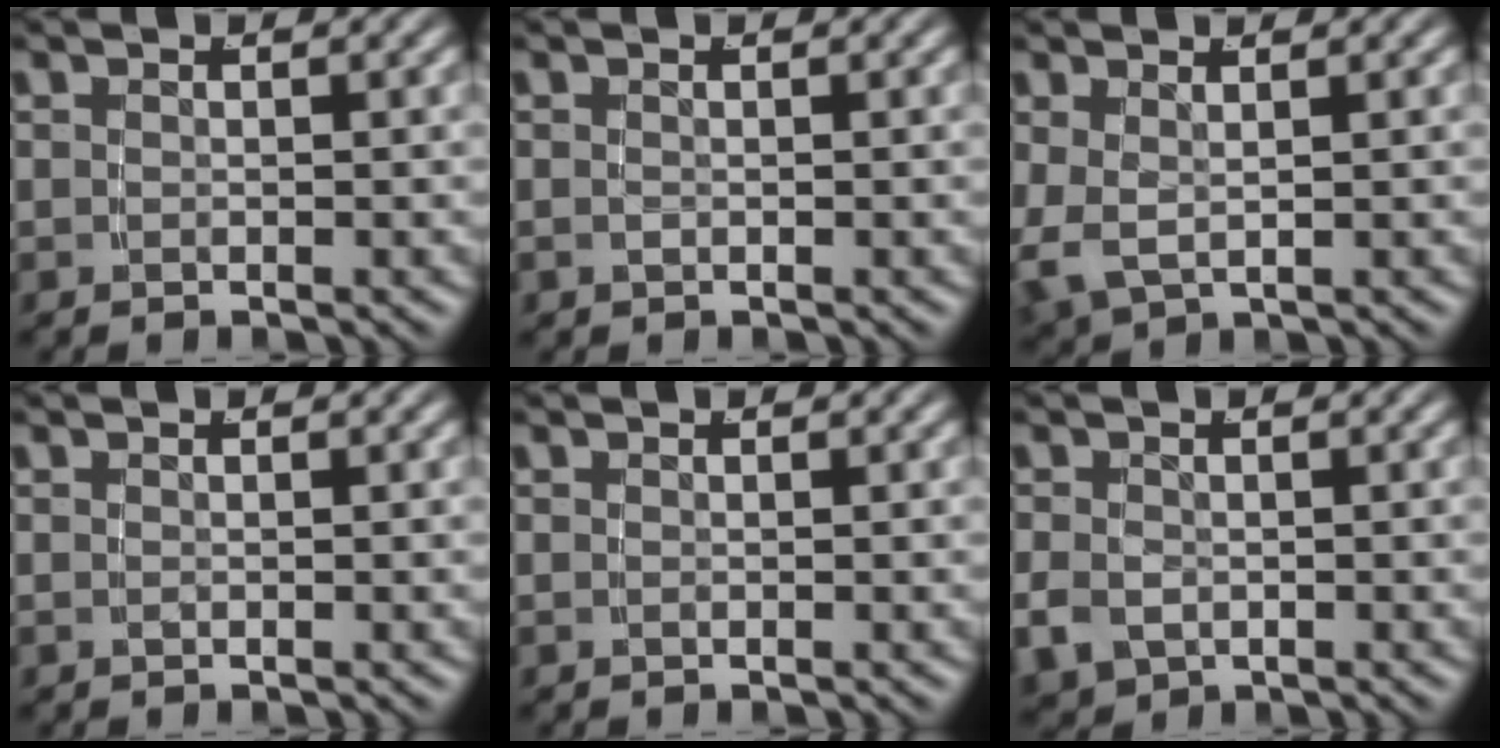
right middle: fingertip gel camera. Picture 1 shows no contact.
{"total": 0.0}
{"total": 2.8, "force": [0.5, 2.1, 1.8], "torque": [-0.058, -0.015, 0.024]}
{"total": 0.0}
{"total": 0.0}
{"total": 2.8, "force": [-0.9, 2.2, 1.4], "torque": [-0.048, -0.019, -0.004]}